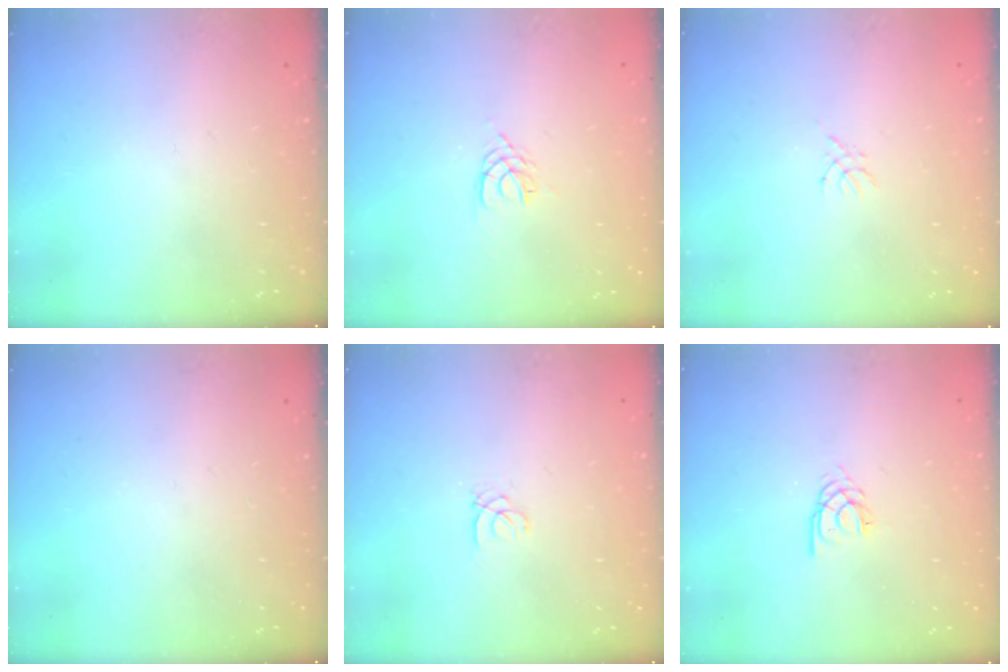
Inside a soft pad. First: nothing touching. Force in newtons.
{"total": 2.4, "press": 2.3, "slide": 0.4}
{"total": 1.4, "press": 1.4, "slide": 0.3}
{"total": 0.0}
{"total": 1.0, "press": 1.0, "slide": 0.1}
{"total": 2.3, "press": 2.3, "slide": 0.2}